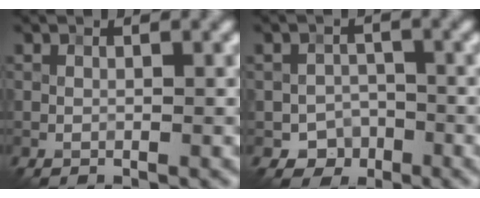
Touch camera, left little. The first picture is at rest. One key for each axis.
{"total": 2.6, "fx": -1.4, "fy": 2.2, "fz": 0.6, "tx": 0.003, "ty": 0.003, "tz": -0.025}